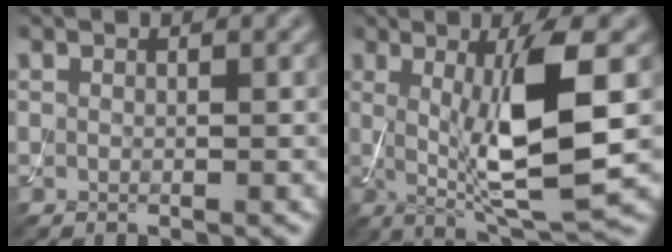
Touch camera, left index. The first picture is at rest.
{"total": 8.9, "force": [0.5, 1.8, 8.7], "torque": [-0.142, -0.012, 0.018]}